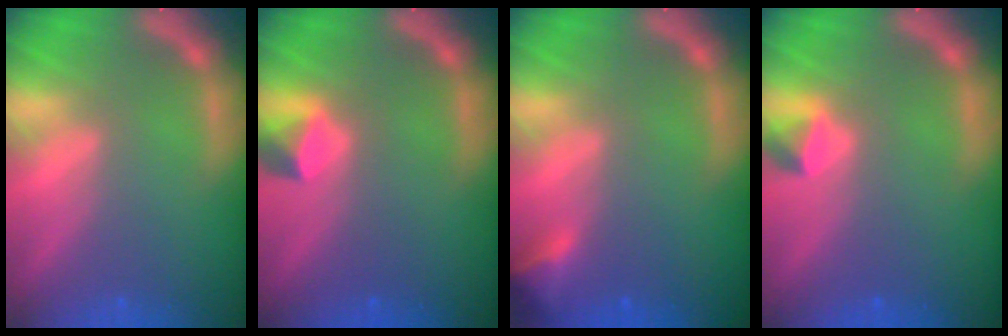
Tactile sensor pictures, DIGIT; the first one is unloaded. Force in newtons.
{"total": 1.9}
{"total": 2.4}
{"total": 1.4}